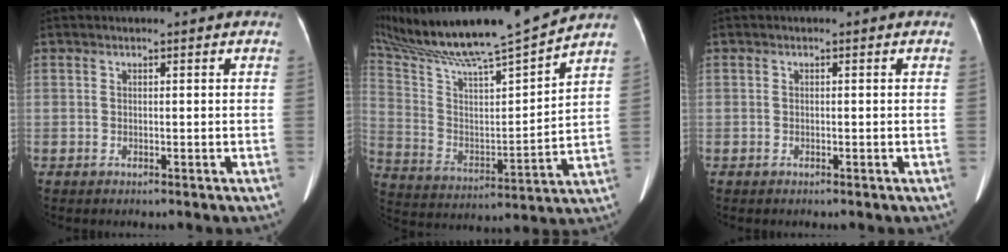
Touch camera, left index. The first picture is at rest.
{"total": 20.6, "force": [18.2, -0.5, 9.6], "torque": [-0.179, -0.016, 0.311]}
{"total": 0.0}